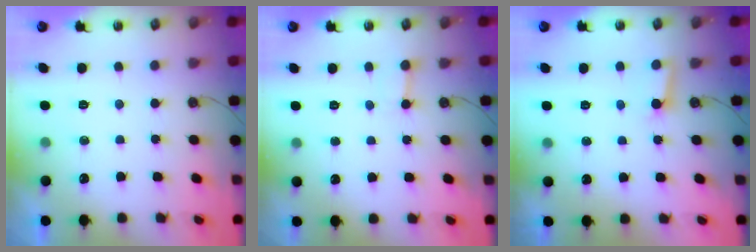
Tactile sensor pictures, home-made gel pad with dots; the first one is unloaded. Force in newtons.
{"total": 2.2, "press": 2.2, "slide": 0.3}
{"total": 3.0, "press": 2.9, "slide": 0.3}